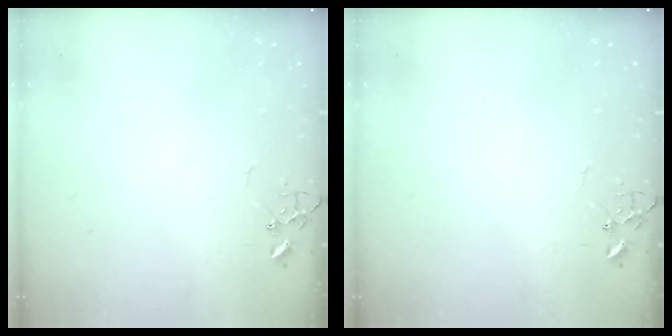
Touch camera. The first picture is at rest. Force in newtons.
{"total": 0.0}